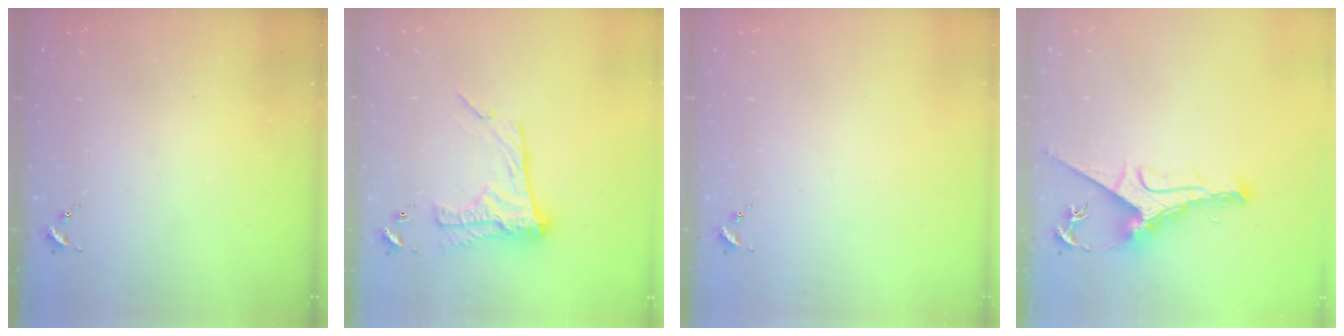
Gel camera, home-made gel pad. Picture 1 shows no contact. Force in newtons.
{"total": 16.9, "press": 16.8, "slide": 1.5}
{"total": 0.0}
{"total": 9.9, "press": 9.8, "slide": 1.0}